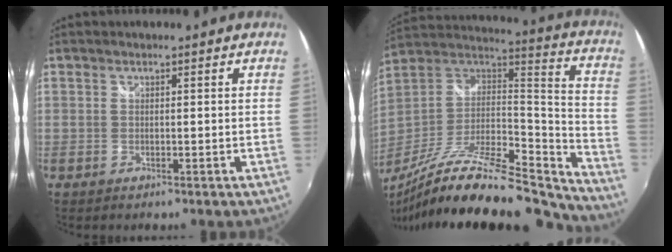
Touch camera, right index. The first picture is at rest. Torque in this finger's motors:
{"motor_torque": [-0.70, -1.44, -0.48, -0.21]}